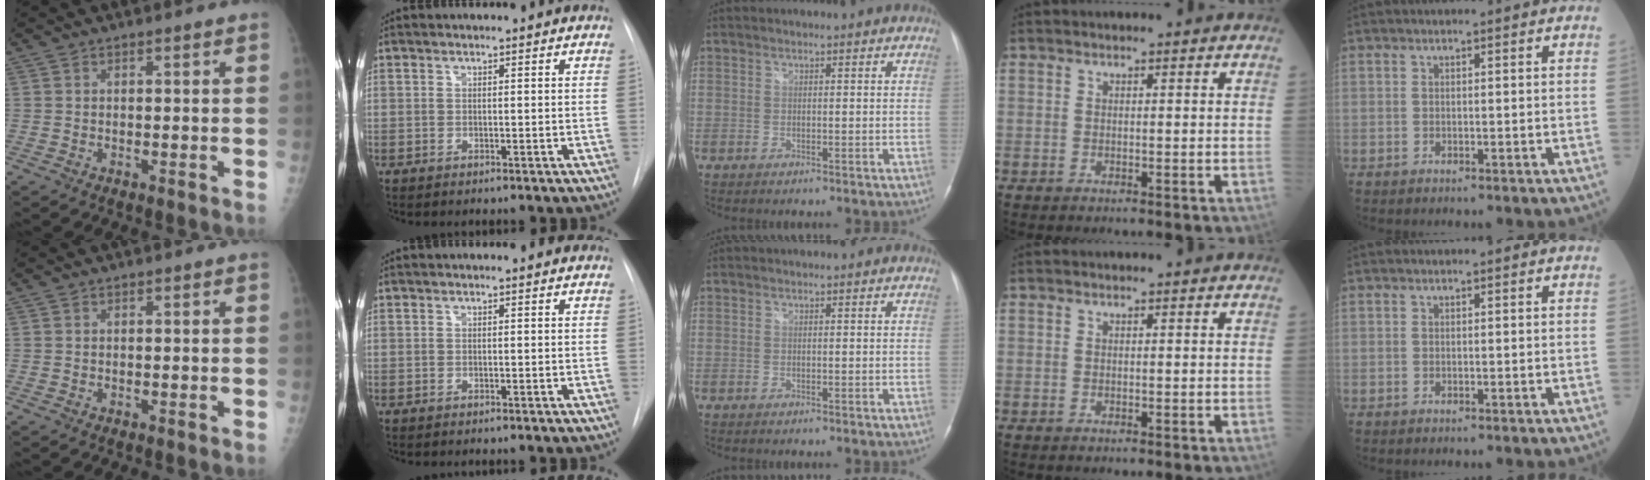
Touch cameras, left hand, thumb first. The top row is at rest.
{}